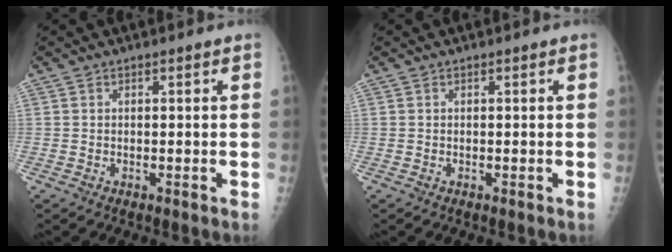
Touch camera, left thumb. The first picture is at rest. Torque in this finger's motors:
{"motor_torque": [0.00, 0.00, -0.02, -0.02, 0.00]}